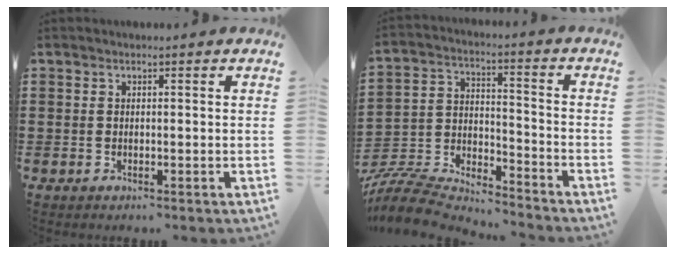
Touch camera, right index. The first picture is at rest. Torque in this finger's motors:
{"motor_torque": [-1.89, 0.25, -1.05, -0.21]}